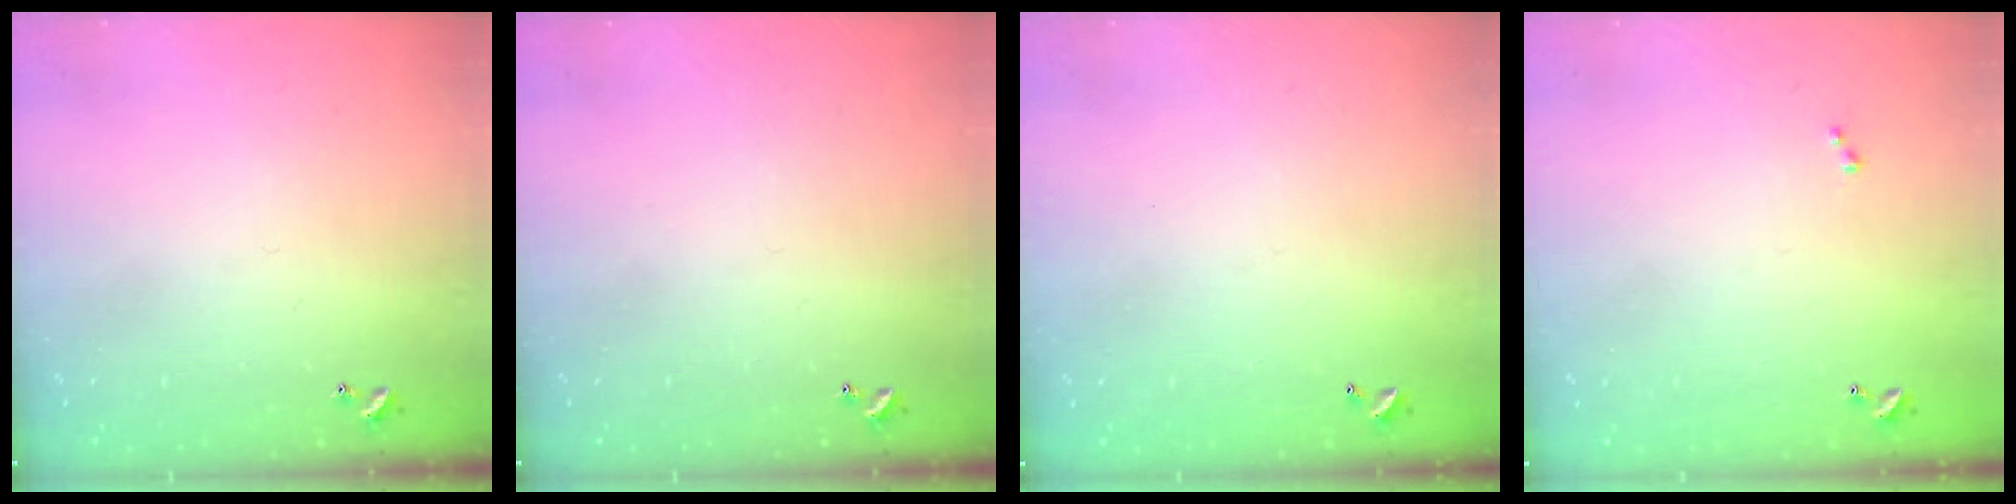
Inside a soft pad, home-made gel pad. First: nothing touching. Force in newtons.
{"total": 0.0}
{"total": 2.9, "press": 2.9, "slide": 0.1}
{"total": 0.0}